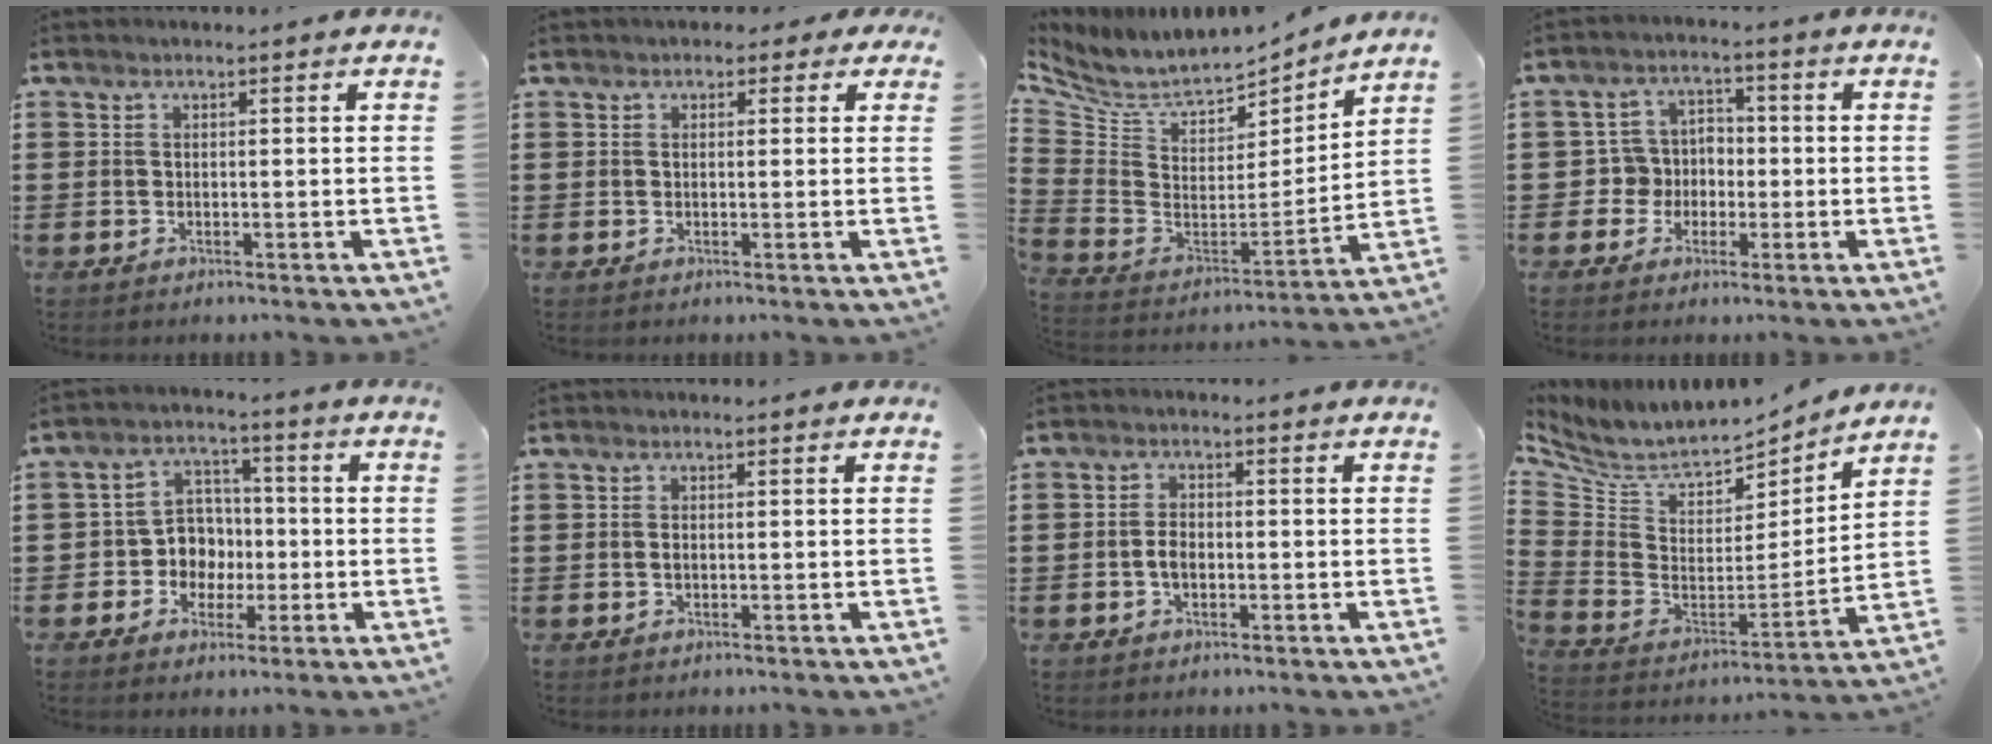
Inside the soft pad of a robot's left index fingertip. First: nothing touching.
{"total": 1.4, "force": [0.4, 1.3, 0.5], "torque": [-0.008, 0.007, 0.003]}
{"total": 6.2, "force": [5.7, 1.9, 1.8], "torque": [-0.070, -0.050, 0.096]}
{"total": 4.7, "force": [-1.1, 4.5, 1.0], "torque": [-0.039, 0.013, -0.024]}
{"total": 6.5, "force": [-0.8, 6.1, 1.9], "torque": [-0.064, 0.012, -0.017]}
{"total": 0.7, "force": [-0.1, 0.4, 0.5], "torque": [-0.013, -0.002, -0.002]}
{"total": 2.5, "force": [-0.6, 1.5, 1.9], "torque": [-0.053, -0.001, -0.016]}
{"total": 6.2, "force": [5.6, 2.0, 1.8], "torque": [-0.070, -0.049, 0.095]}